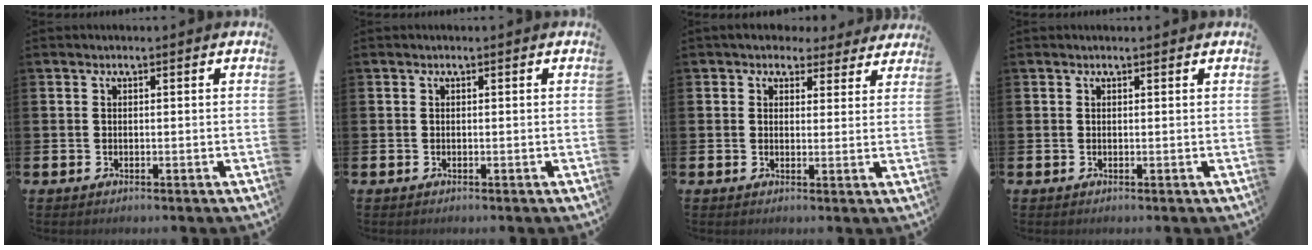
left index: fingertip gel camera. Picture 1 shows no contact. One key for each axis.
{"total": 0.0}
{"total": 4.1, "fx": 3.5, "fy": 2.0, "fz": 0.5, "tx": -0.012, "ty": -0.019, "tz": 0.060}
{"total": 0.0}